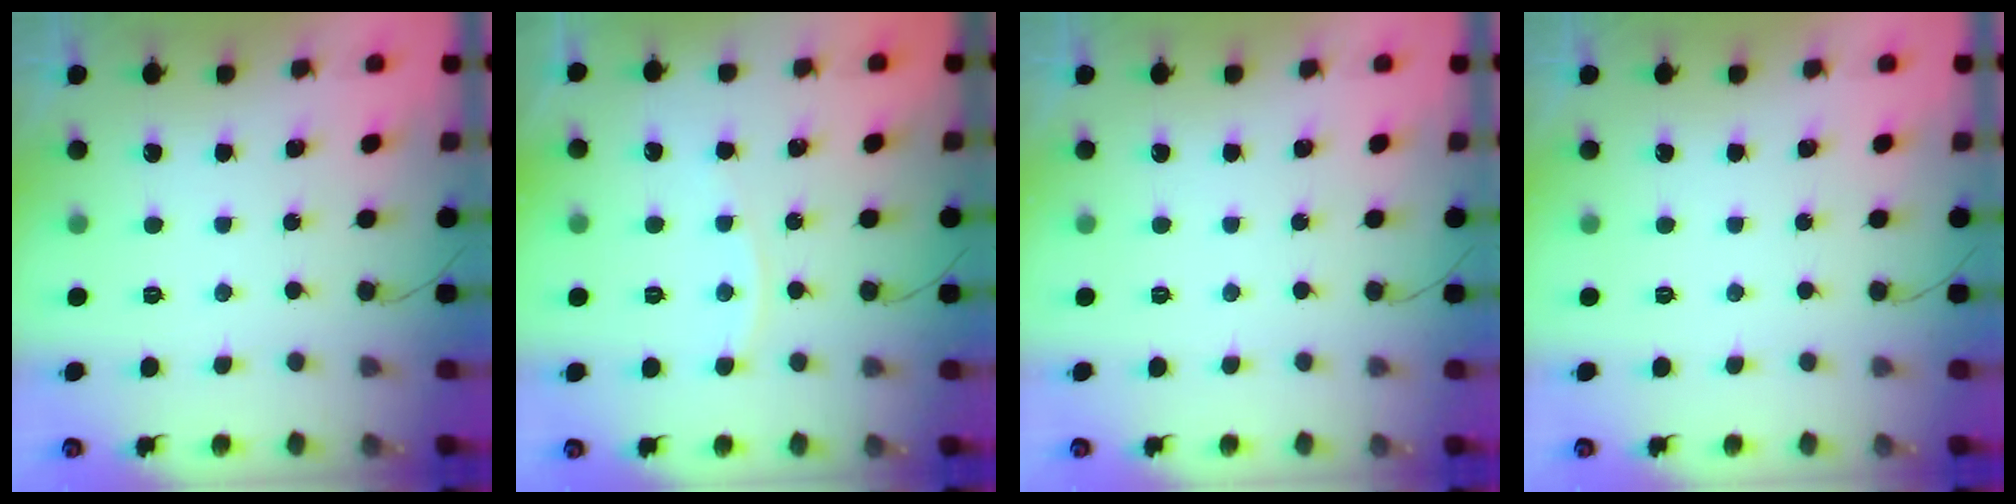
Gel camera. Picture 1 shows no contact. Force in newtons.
{"total": 2.8, "press": 2.8, "slide": 0.4}
{"total": 0.0}
{"total": 0.0}